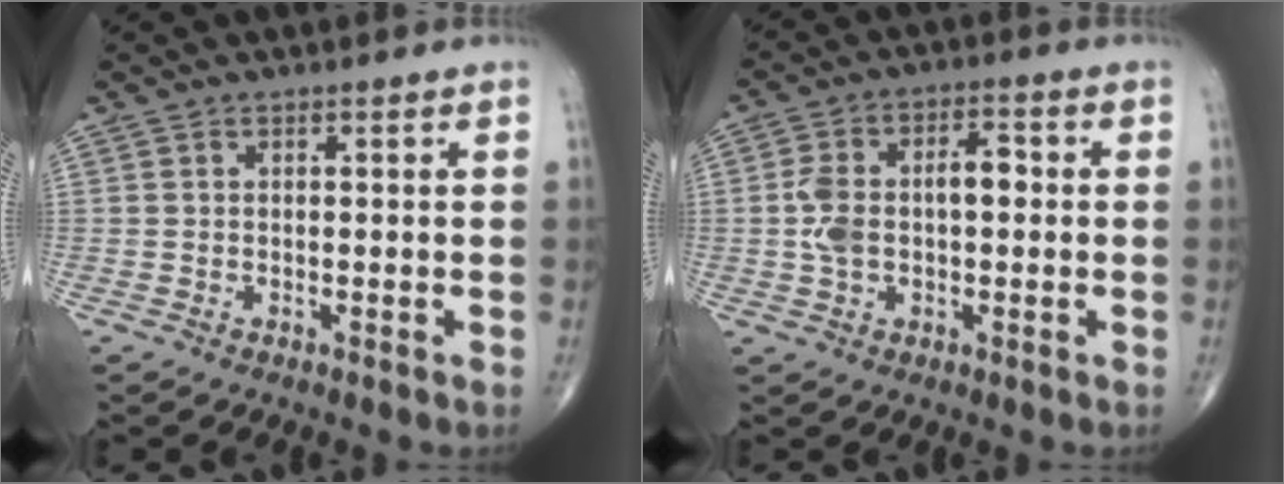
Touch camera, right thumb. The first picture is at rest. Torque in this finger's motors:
{"motor_torque": [1.22, 1.19, 0.90, -0.06, 0.07]}